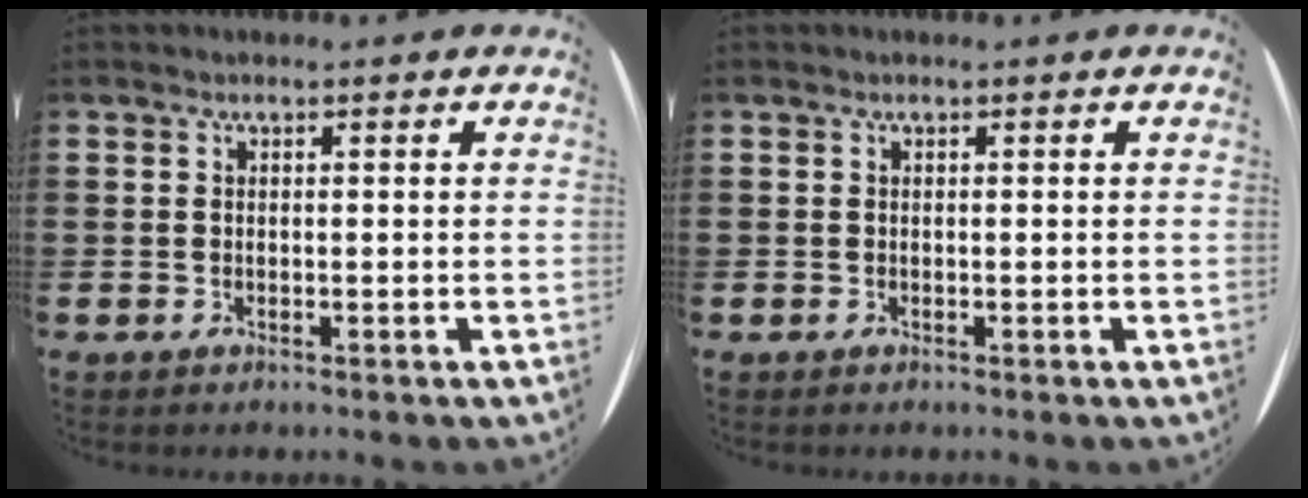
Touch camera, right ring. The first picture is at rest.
{"total": 0.0}